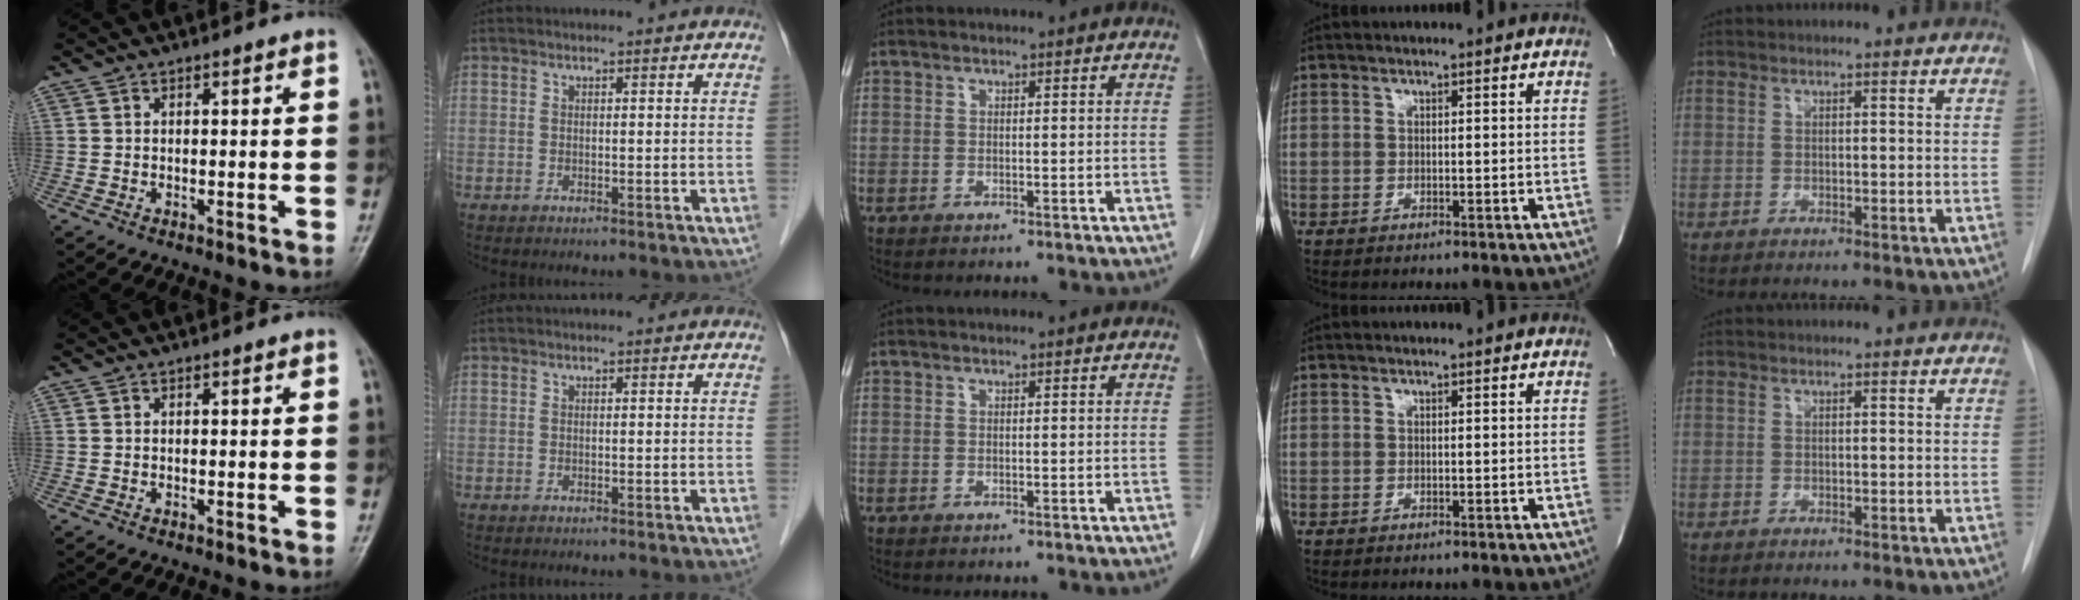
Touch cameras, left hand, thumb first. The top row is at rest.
{}